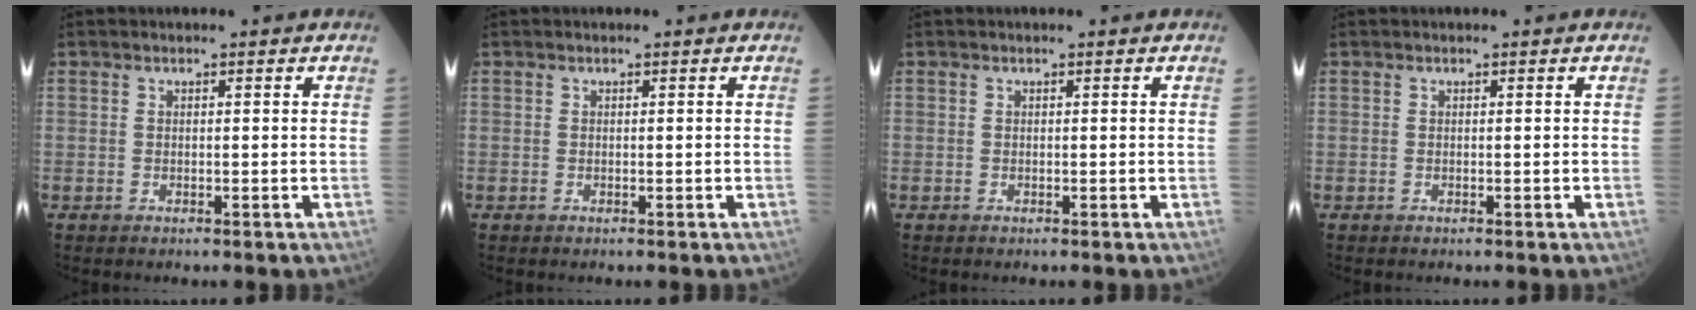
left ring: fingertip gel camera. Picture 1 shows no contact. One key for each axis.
{"total": 0.0}
{"total": 0.0}
{"total": 0.0}